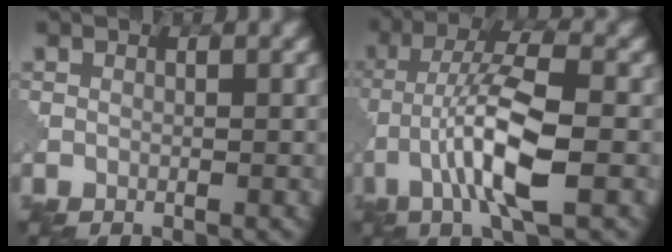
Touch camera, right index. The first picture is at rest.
{"total": 8.2, "force": [-2.5, 1.9, 7.6], "torque": [-0.141, 0.017, -0.053]}